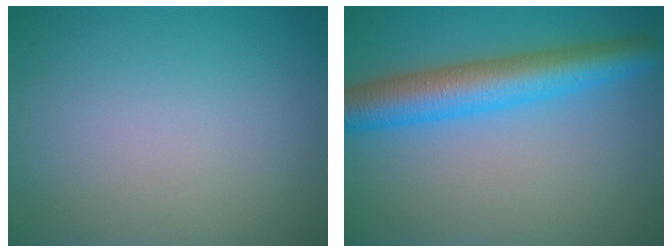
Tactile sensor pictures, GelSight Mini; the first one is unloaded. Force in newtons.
{"total": 6.6, "press": 6.6, "slide": 0.2}